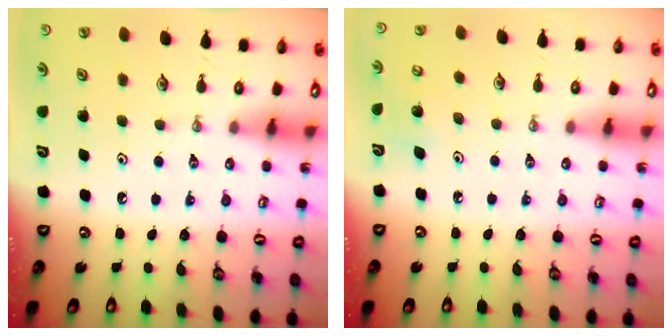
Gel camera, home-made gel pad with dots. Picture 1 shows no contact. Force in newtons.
{"total": 7.6, "press": 7.5, "slide": 1.2}